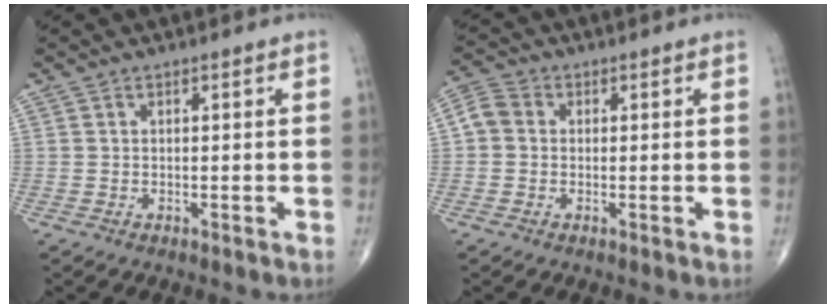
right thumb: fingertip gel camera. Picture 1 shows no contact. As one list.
[{"total": 4.0, "force": [0.0, 3.5, 1.9], "torque": [-0.034, 0.012, -0.008]}]